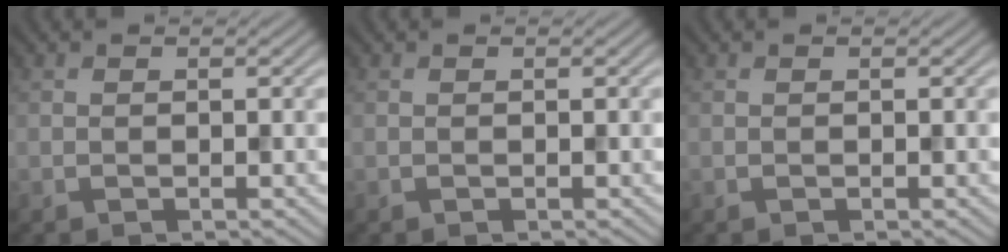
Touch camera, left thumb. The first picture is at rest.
{"total": 0.0}
{"total": 0.0}